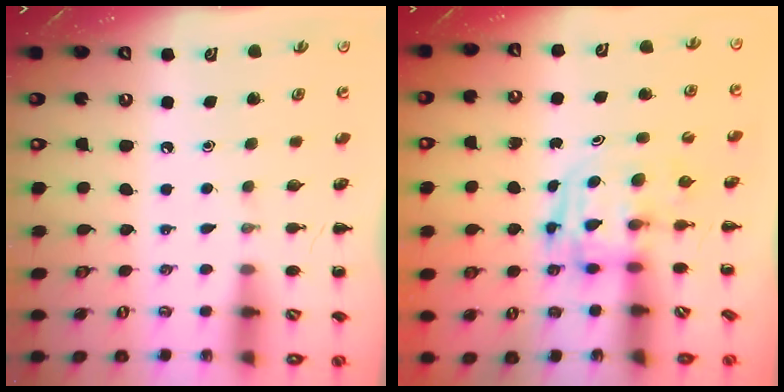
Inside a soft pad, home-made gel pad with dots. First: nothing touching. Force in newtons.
{"total": 3.2, "press": 3.1, "slide": 0.5}